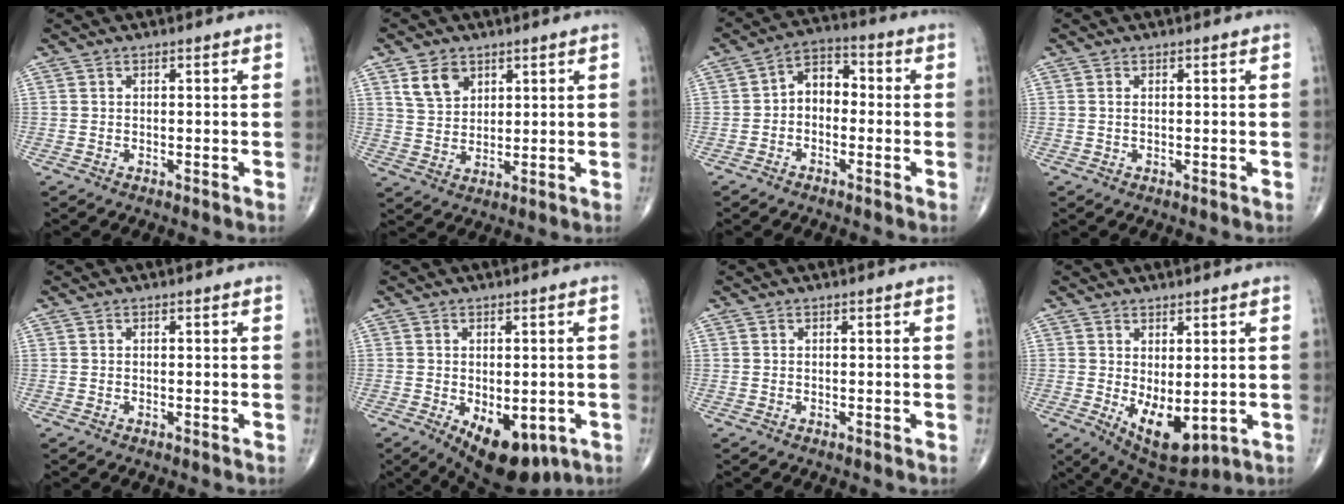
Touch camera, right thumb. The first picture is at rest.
{"total": 6.1, "force": [3.2, 4.2, 3.0], "torque": [-0.039, -0.017, 0.065]}
{"total": 6.5, "force": [-0.6, 4.6, 4.6], "torque": [-0.051, 0.029, -0.027]}
{"total": 0.5, "force": [0.1, 0.2, 0.4], "torque": [-0.014, 0.003, 0.004]}
{"total": 0.0}
{"total": 11.9, "force": [-4.6, 6.3, 9.0], "torque": [-0.117, -0.007, -0.052]}
{"total": 0.0}
{"total": 9.3, "force": [-1.1, 4.5, 8.0], "torque": [-0.113, -0.016, 0.004]}